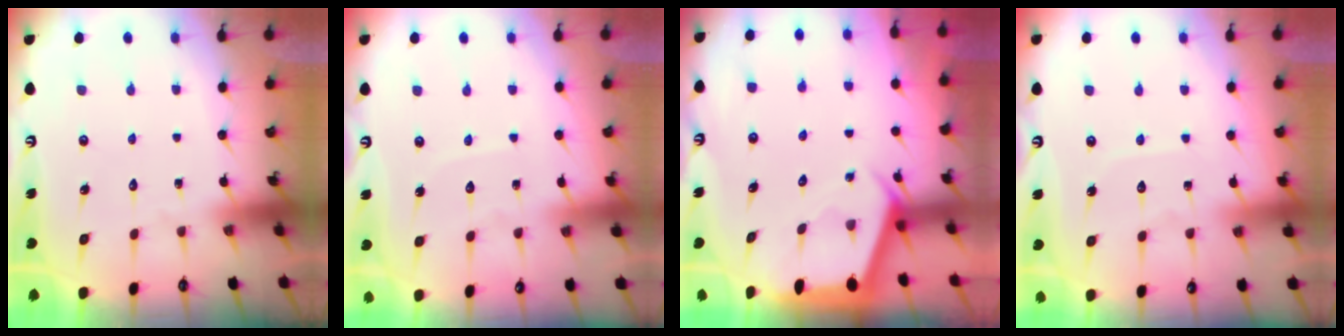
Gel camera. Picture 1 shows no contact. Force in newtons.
{"total": 3.3, "press": 3.3, "slide": 0.2}
{"total": 2.4, "press": 2.4, "slide": 0.3}
{"total": 4.7, "press": 4.7, "slide": 0.6}